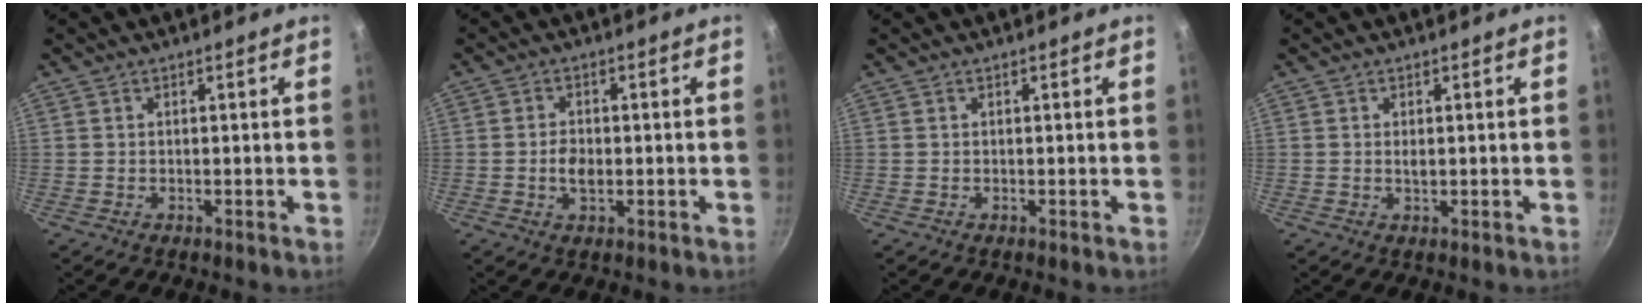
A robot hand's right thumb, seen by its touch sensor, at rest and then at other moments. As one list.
[{"total": 3.4, "force": [-0.5, 2.2, 2.6], "torque": [-0.041, 0.007, -0.012]}, {"total": 0.0}, {"total": 1.0, "force": [0.2, 0.5, 0.8], "torque": [-0.013, 0.000, 0.002]}]